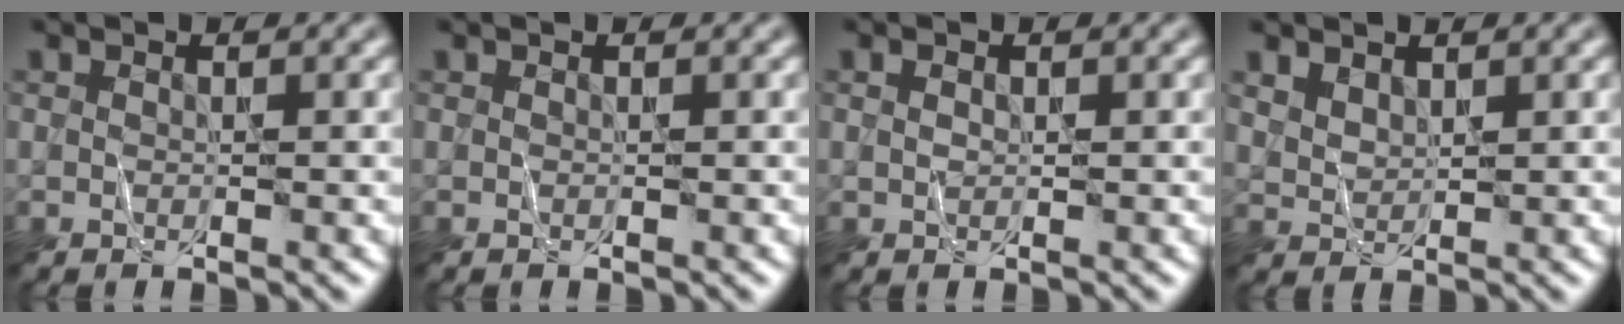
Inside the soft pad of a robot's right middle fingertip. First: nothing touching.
{"total": 0.0}
{"total": 0.7, "force": [0.2, 0.5, 0.5], "torque": [-0.011, 0.002, 0.004]}
{"total": 1.7, "force": [1.3, 0.9, 0.7], "torque": [-0.017, -0.001, 0.031]}